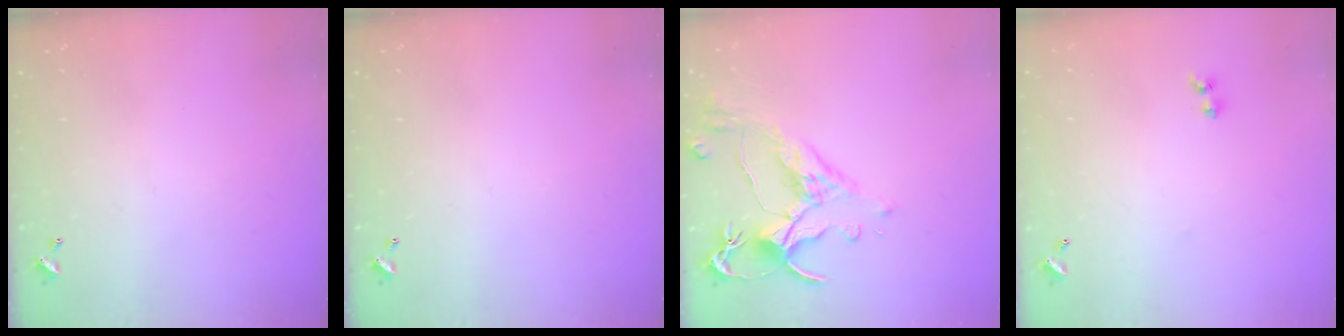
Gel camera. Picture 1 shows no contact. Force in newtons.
{"total": 0.0}
{"total": 3.1, "press": 2.9, "slide": 1.3}
{"total": 2.0, "press": 1.7, "slide": 1.0}